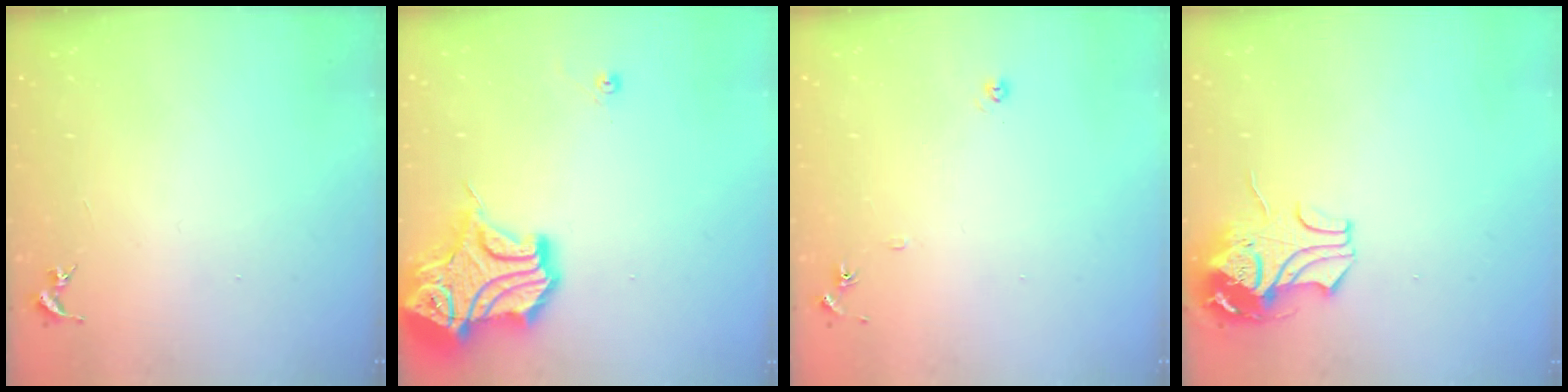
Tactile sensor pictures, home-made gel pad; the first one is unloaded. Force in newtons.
{"total": 17.4, "press": 17.2, "slide": 2.4}
{"total": 5.8, "press": 5.8, "slide": 0.6}
{"total": 10.0, "press": 9.9, "slide": 1.5}